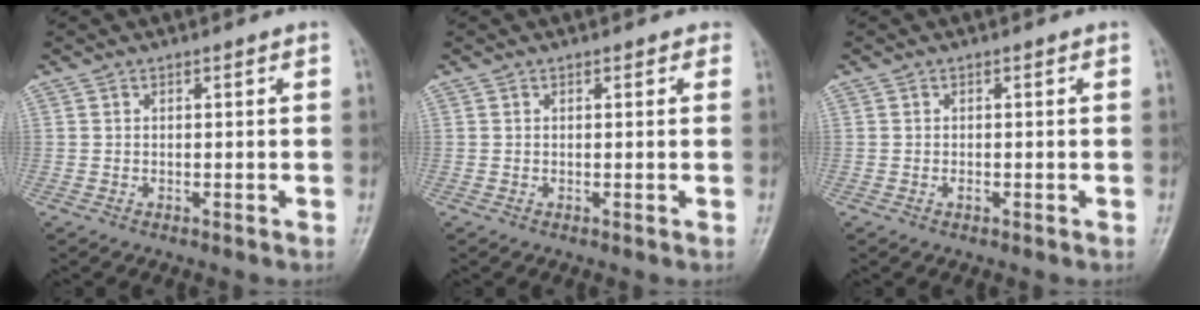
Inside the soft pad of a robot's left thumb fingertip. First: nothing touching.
{"total": 0.9, "force": [0.6, 0.6, 0.4], "torque": [0.006, -0.001, 0.001]}
{"total": 0.6, "force": [-0.2, 0.3, 0.4], "torque": [-0.007, 0.000, -0.005]}